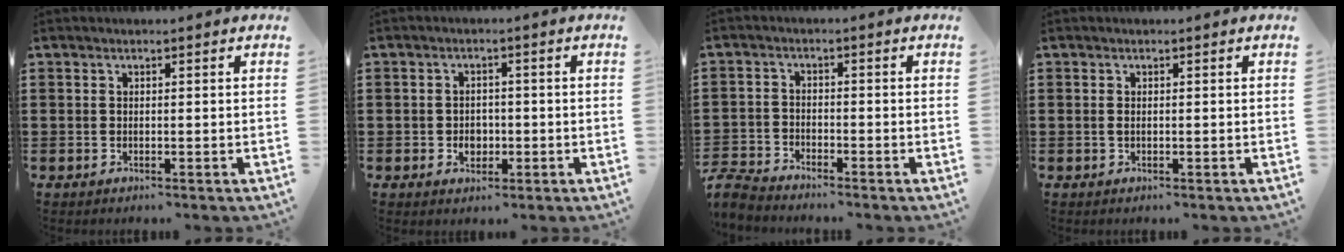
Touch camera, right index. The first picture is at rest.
{"total": 2.7, "force": [-0.7, 2.2, 1.4], "torque": [-0.032, 0.004, -0.015]}
{"total": 3.5, "force": [-3.4, 0.5, 0.3], "torque": [-0.024, -0.002, -0.076]}
{"total": 0.5, "force": [0.0, 0.0, 0.5], "torque": [-0.013, -0.005, 0.002]}